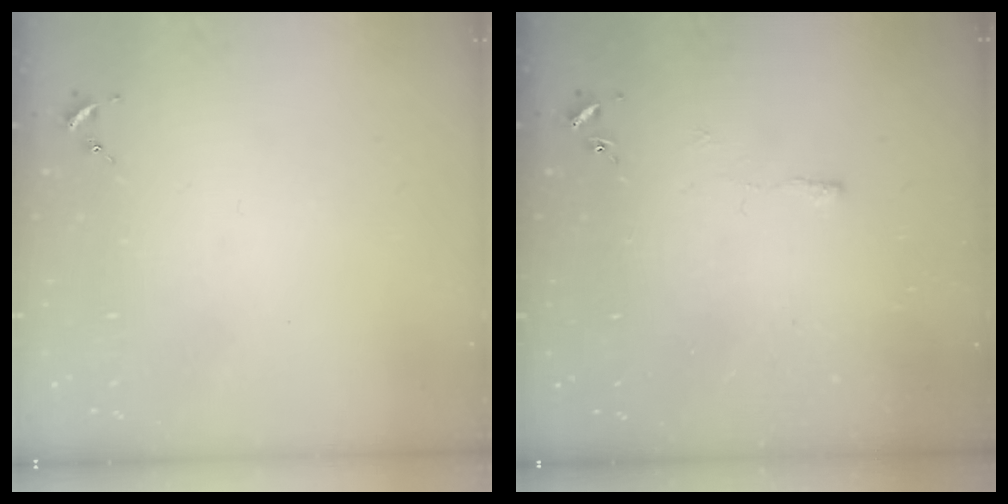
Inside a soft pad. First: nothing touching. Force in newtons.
{"total": 2.8, "press": 2.8, "slide": 0.6}